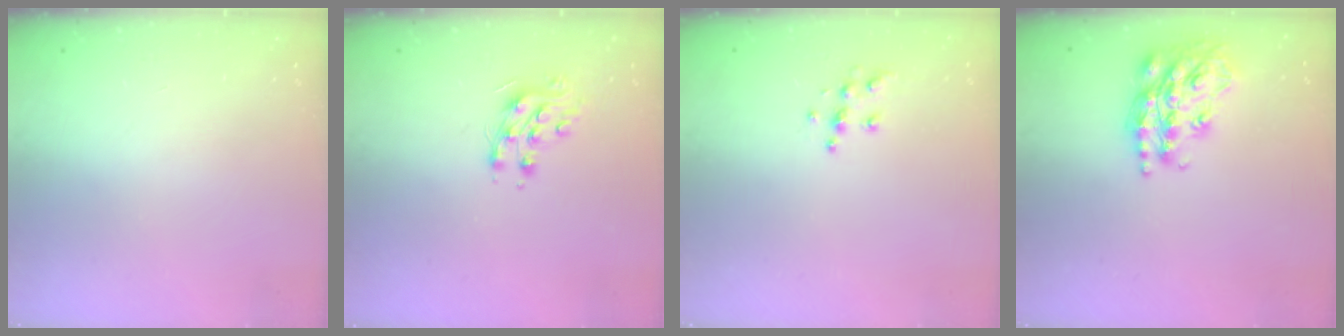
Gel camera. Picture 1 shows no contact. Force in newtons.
{"total": 8.4, "press": 8.4, "slide": 0.2}
{"total": 5.9, "press": 5.9, "slide": 0.2}
{"total": 19.2, "press": 19.2, "slide": 1.3}